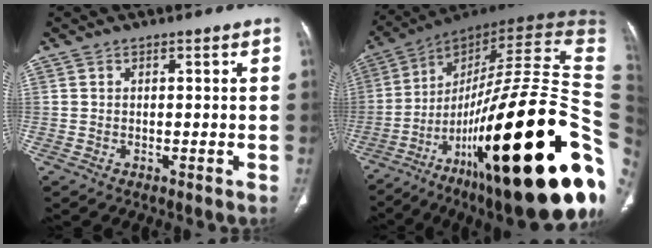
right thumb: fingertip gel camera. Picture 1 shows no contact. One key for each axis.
{"total": 46.2, "fx": -10.2, "fy": 12.0, "fz": 43.5, "tx": -0.576, "ty": 0.054, "tz": -0.159}